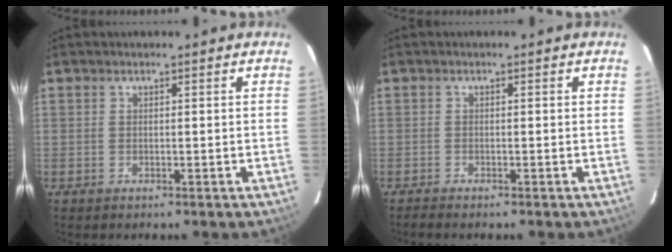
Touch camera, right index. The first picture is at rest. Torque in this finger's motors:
{"motor_torque": [-0.20, -0.07, -0.06, 0.01]}